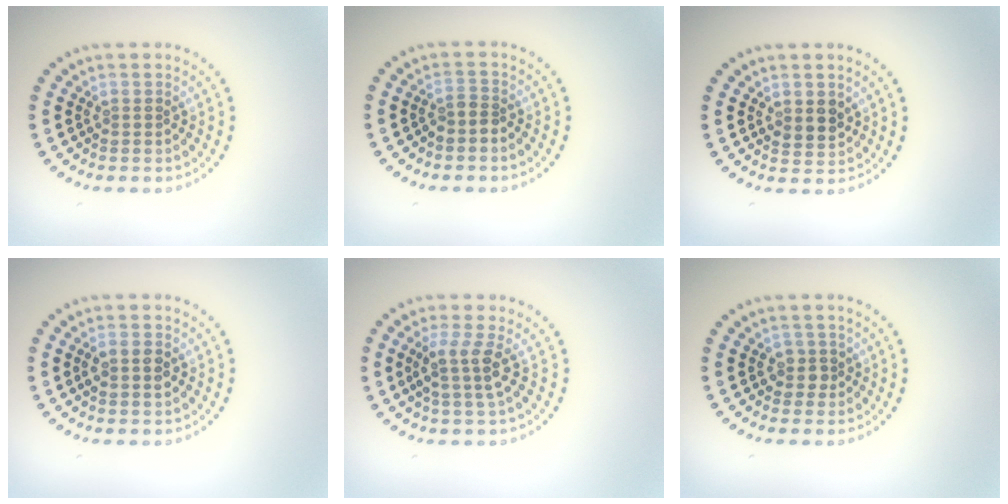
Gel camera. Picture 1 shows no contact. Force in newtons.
{"total": 1.1, "press": 0.7, "slide": 0.8}
{"total": 1.9, "press": 1.7, "slide": 0.7}
{"total": 1.8, "press": 1.8, "slide": 0.1}
{"total": 2.7, "press": 2.2, "slide": 1.6}
{"total": 1.6, "press": 1.3, "slide": 0.9}